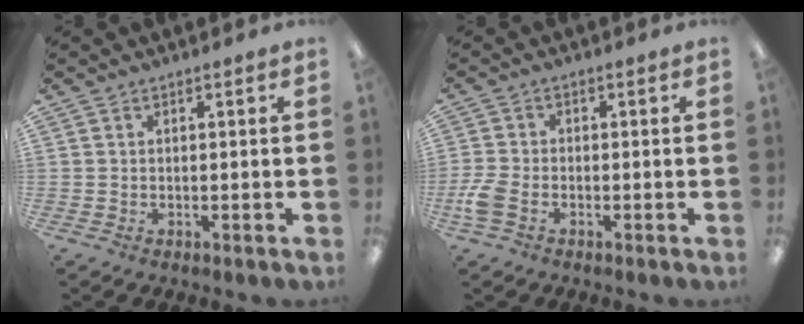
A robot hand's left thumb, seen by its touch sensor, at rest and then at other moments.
{"total": 4.6, "force": [-1.7, 2.8, 3.2], "torque": [-0.076, 0.002, -0.036]}